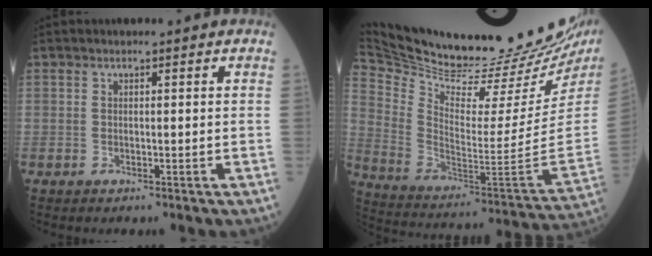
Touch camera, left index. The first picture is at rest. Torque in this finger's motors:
{"motor_torque": [0.75, -1.38, 0.09, 0.02]}